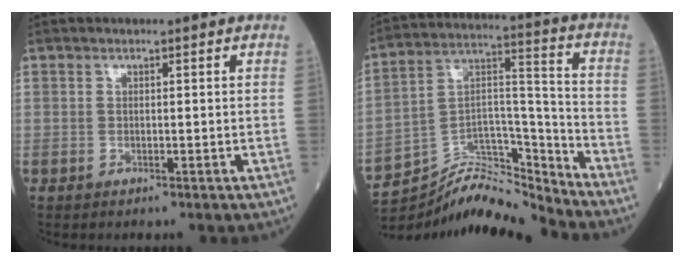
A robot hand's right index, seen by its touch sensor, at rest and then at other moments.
{"total": 14.1, "force": [-14.0, 0.0, 1.4], "torque": [-0.021, 0.057, -0.252]}